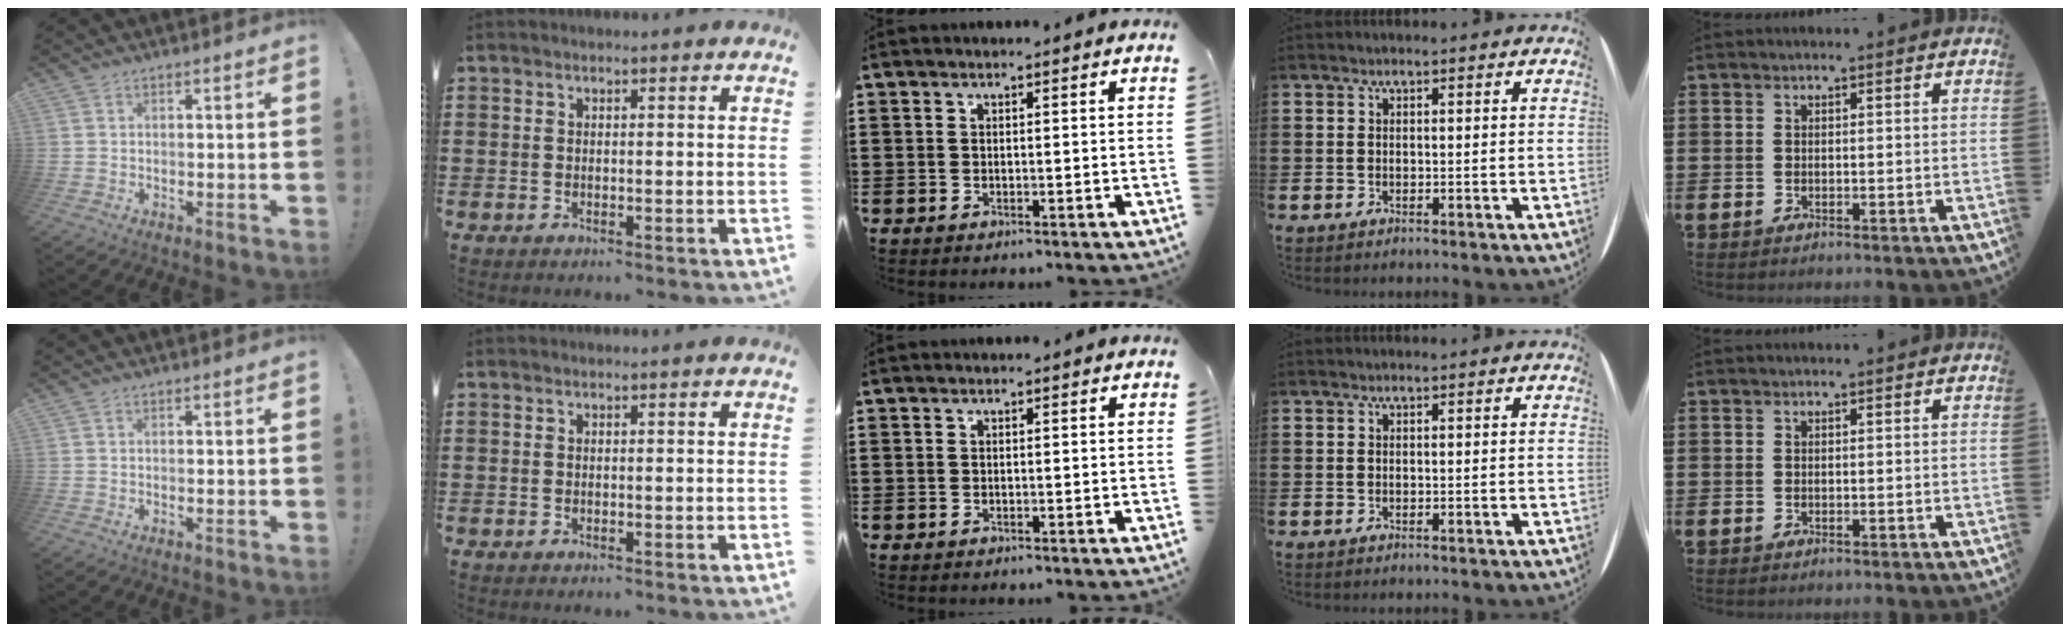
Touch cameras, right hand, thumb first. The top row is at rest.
{}